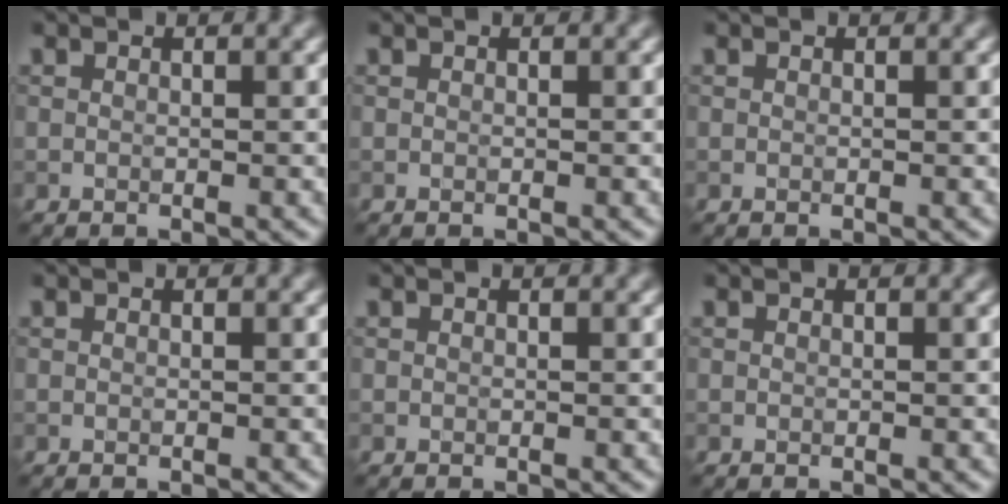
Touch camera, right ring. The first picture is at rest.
{"total": 0.0}
{"total": 0.0}
{"total": 0.0}
{"total": 0.0}
{"total": 0.0}